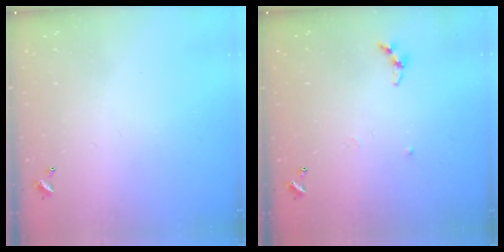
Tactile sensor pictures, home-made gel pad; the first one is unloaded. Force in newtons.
{"total": 5.3, "press": 5.2, "slide": 0.7}